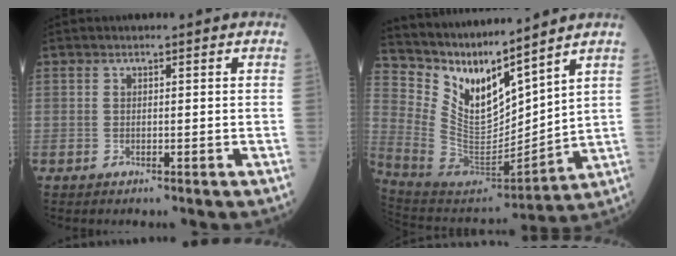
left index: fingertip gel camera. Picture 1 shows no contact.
{"total": 14.2, "force": [11.0, 3.1, 8.5], "torque": [-0.173, -0.007, 0.226]}